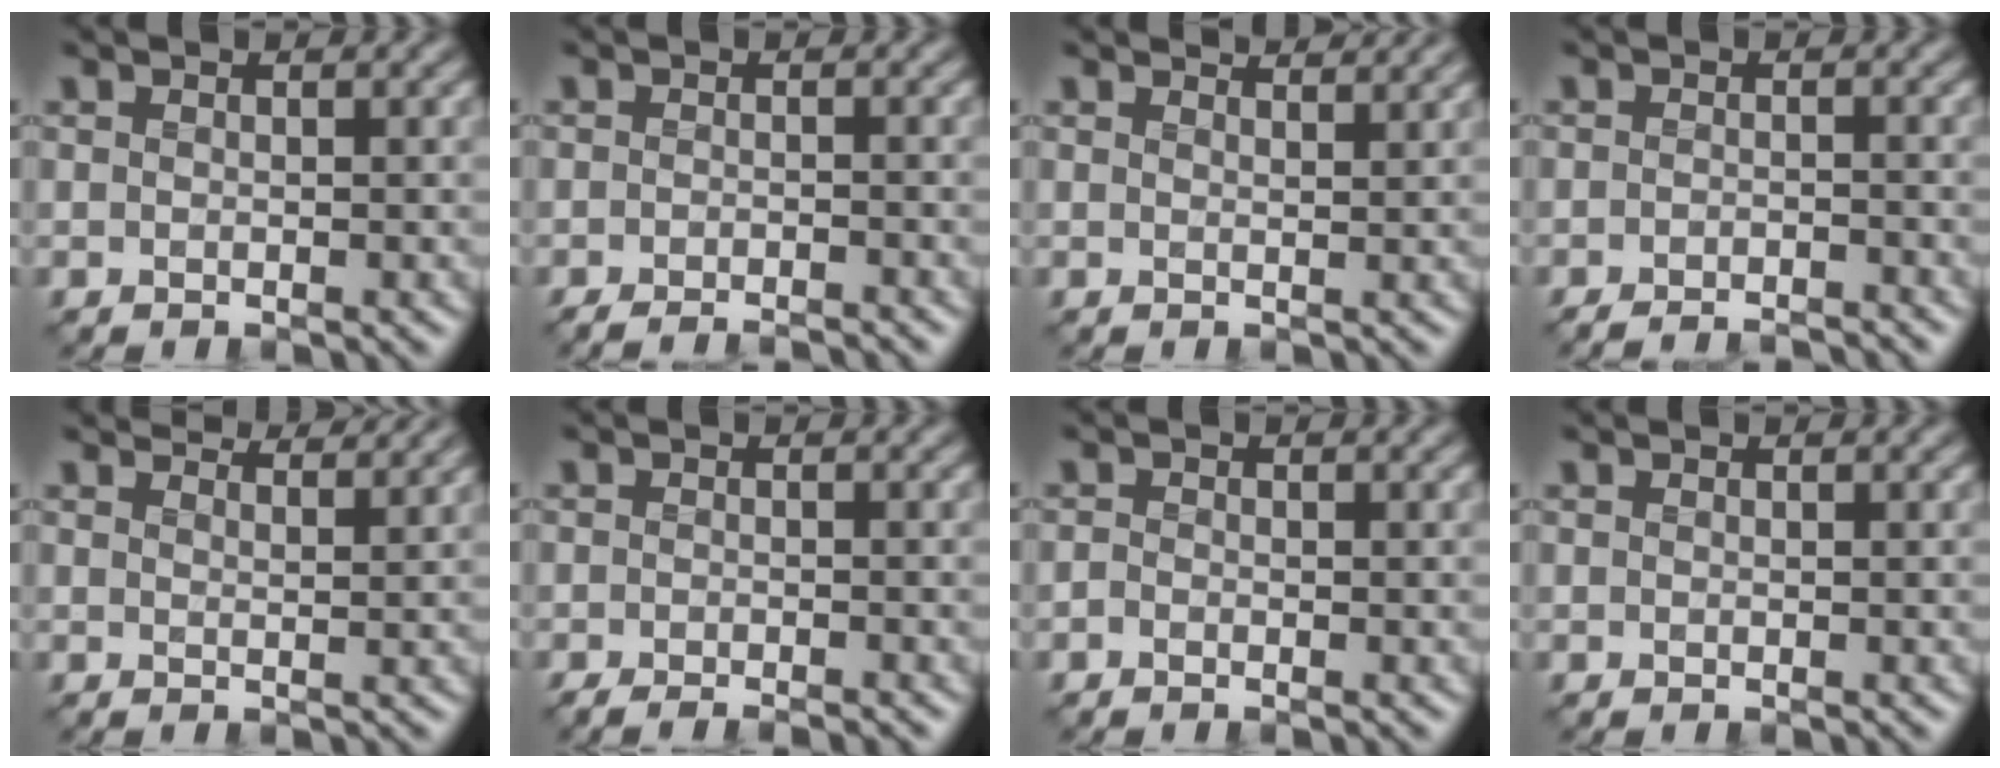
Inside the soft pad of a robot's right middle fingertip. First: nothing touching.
{"total": 2.6, "force": [-2.5, 0.1, 0.6], "torque": [0.000, -0.004, -0.039]}
{"total": 2.4, "force": [2.3, 0.2, 0.7], "torque": [-0.013, 0.003, 0.024]}
{"total": 3.1, "force": [-3.1, 0.1, 0.6], "torque": [-0.003, -0.002, -0.047]}
{"total": 4.5, "force": [4.2, 0.5, 1.4], "torque": [-0.022, 0.004, 0.042]}
{"total": 1.9, "force": [-1.8, 0.0, 0.5], "torque": [-0.005, -0.007, -0.030]}
{"total": 0.9, "force": [-0.8, 0.3, 0.2], "torque": [-0.004, -0.004, -0.019]}
{"total": 0.0}